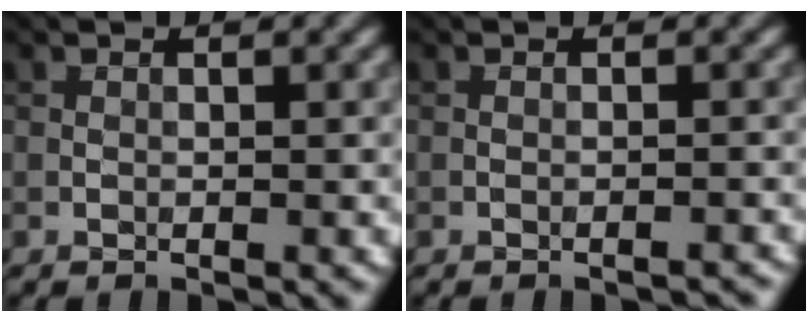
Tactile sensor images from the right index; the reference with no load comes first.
{"total": 1.0, "force": [-0.9, 0.2, 0.3], "torque": [0.001, 0.005, -0.014]}